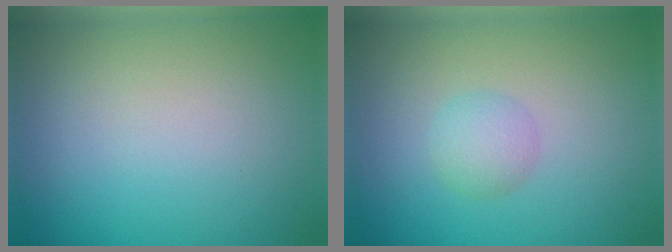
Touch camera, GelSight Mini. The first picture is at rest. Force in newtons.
{"total": 1.8, "press": 1.8, "slide": 0.1}